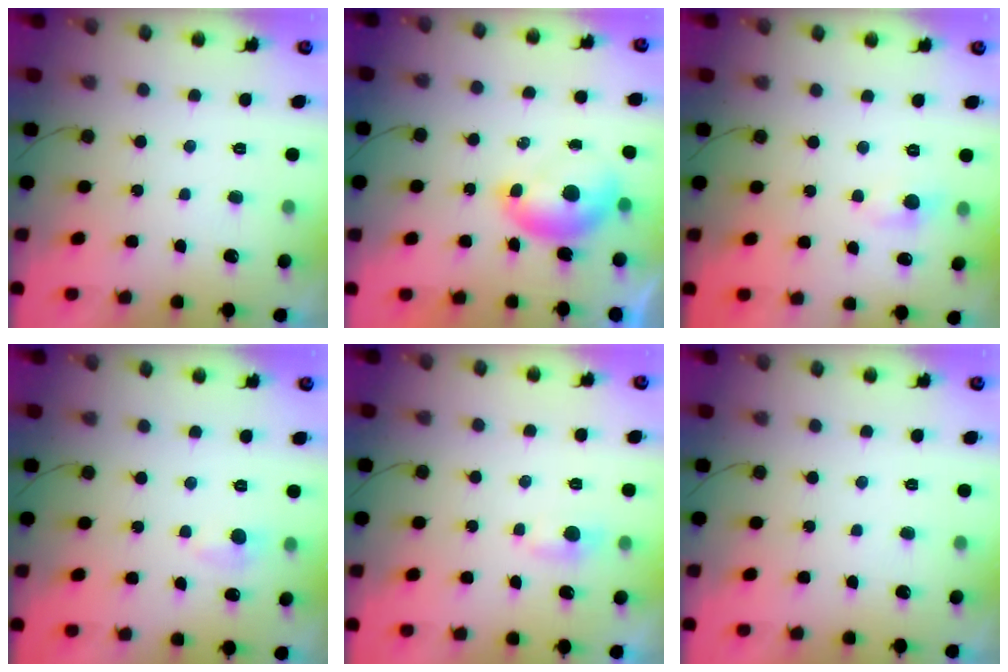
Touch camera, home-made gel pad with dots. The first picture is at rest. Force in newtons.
{"total": 6.4, "press": 6.4, "slide": 0.9}
{"total": 3.2, "press": 3.2, "slide": 0.4}
{"total": 5.0, "press": 5.0, "slide": 0.7}
{"total": 3.3, "press": 3.3, "slide": 0.4}
{"total": 0.0}